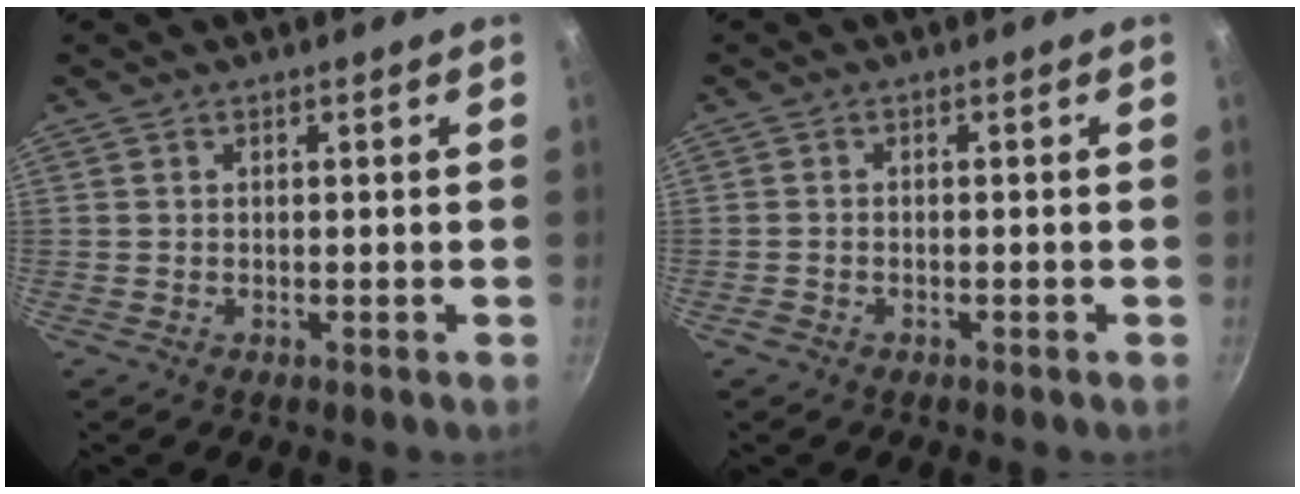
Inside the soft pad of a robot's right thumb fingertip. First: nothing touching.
{"total": 1.2, "force": [-0.9, 0.7, 0.5], "torque": [-0.018, 0.011, -0.016]}